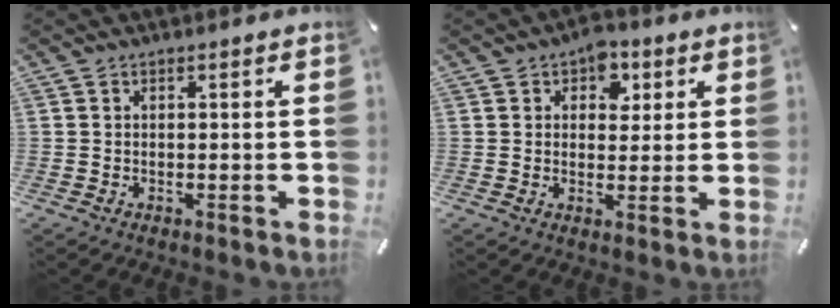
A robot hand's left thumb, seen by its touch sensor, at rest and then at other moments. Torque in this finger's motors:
{"motor_torque": [1.01, 0.97, 0.63, -0.68, 0.21]}